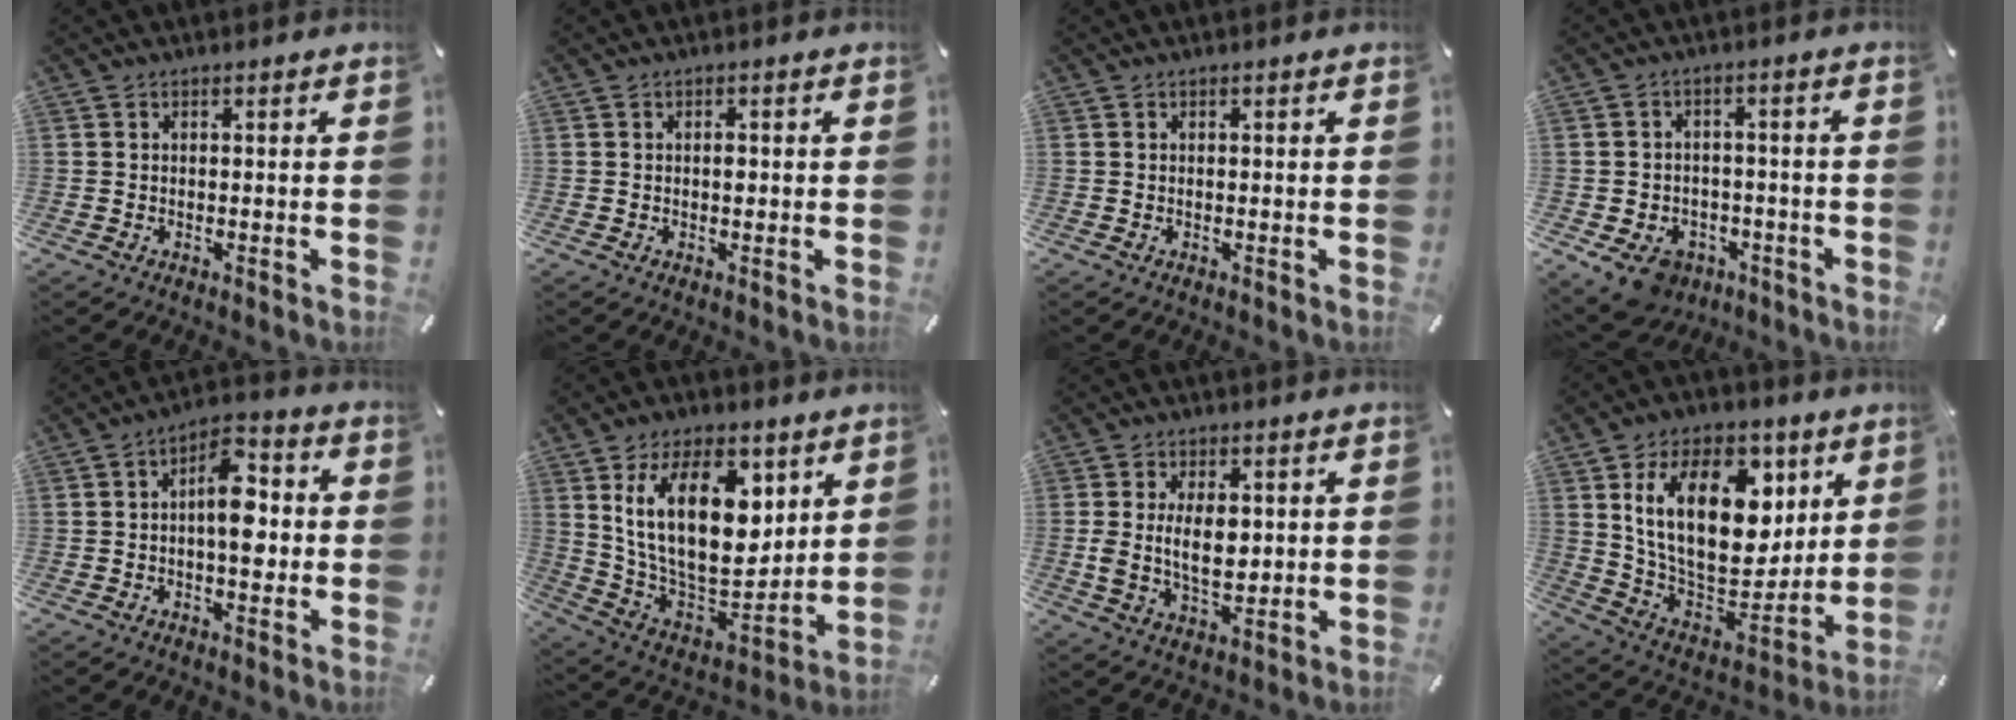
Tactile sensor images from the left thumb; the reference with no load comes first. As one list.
[{"total": 1.2, "force": [0.0, 0.7, 1.0], "torque": [-0.020, 0.001, -0.001]}, {"total": 0.0}, {"total": 8.1, "force": [-4.9, 5.5, 3.3], "torque": [-0.070, 0.035, -0.087]}, {"total": 10.2, "force": [-0.3, 5.4, 8.7], "torque": [-0.109, 0.003, -0.006]}, {"total": 22.9, "force": [8.8, 12.7, 16.9], "torque": [-0.314, -0.052, 0.145]}, {"total": 9.3, "force": [1.1, 5.4, 7.5], "torque": [-0.140, -0.006, 0.016]}, {"total": 25.4, "force": [8.5, 15.2, 18.5], "torque": [-0.317, -0.047, 0.146]}]